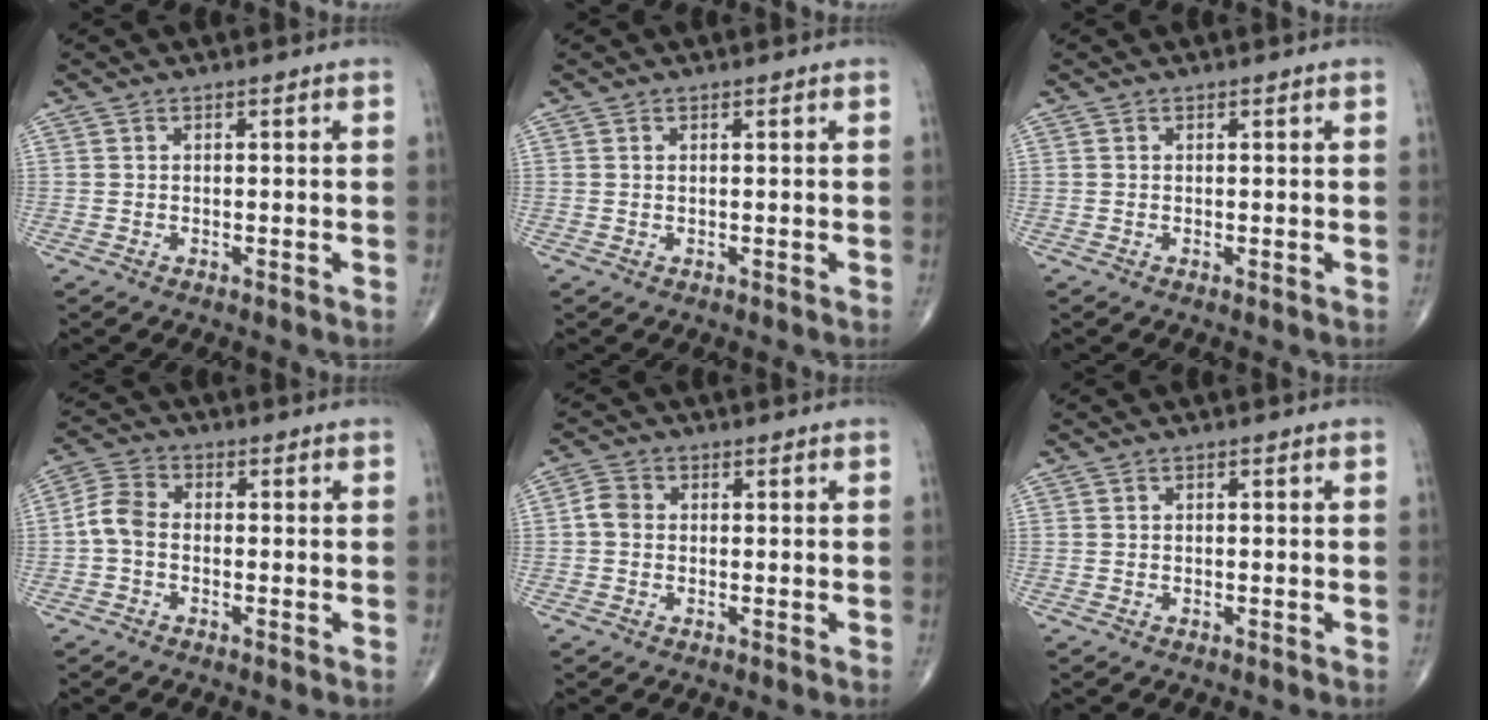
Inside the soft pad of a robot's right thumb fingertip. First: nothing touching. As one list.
[{"total": 0.0}, {"total": 0.0}, {"total": 5.0, "force": [-0.9, 3.3, 3.6], "torque": [-0.070, 0.015, -0.032]}, {"total": 2.9, "force": [-0.1, 2.4, 1.6], "torque": [-0.028, 0.010, -0.010]}, {"total": 0.0}]